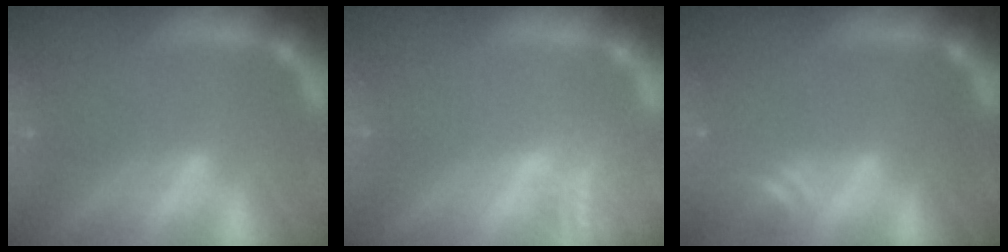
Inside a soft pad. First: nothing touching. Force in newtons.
{"total": 3.0}
{"total": 2.4}